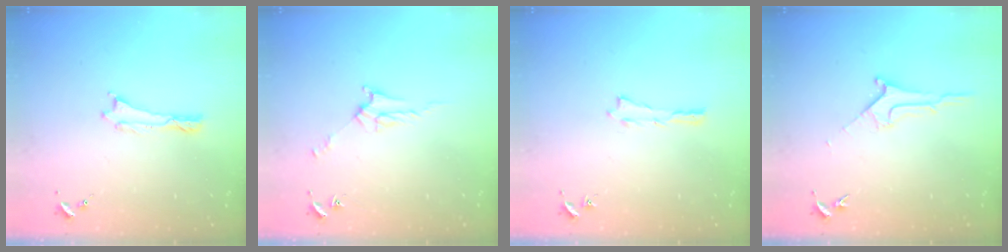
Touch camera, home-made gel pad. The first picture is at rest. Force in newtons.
{"total": 3.5, "press": 3.5, "slide": 0.3}
{"total": 0.0}
{"total": 1.8, "press": 1.7, "slide": 0.2}